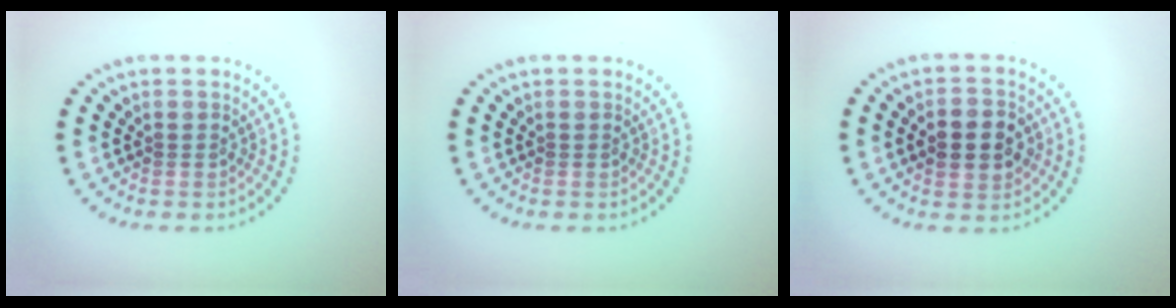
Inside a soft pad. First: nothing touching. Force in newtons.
{"total": 0.0}
{"total": 4.5, "press": 4.5, "slide": 0.1}